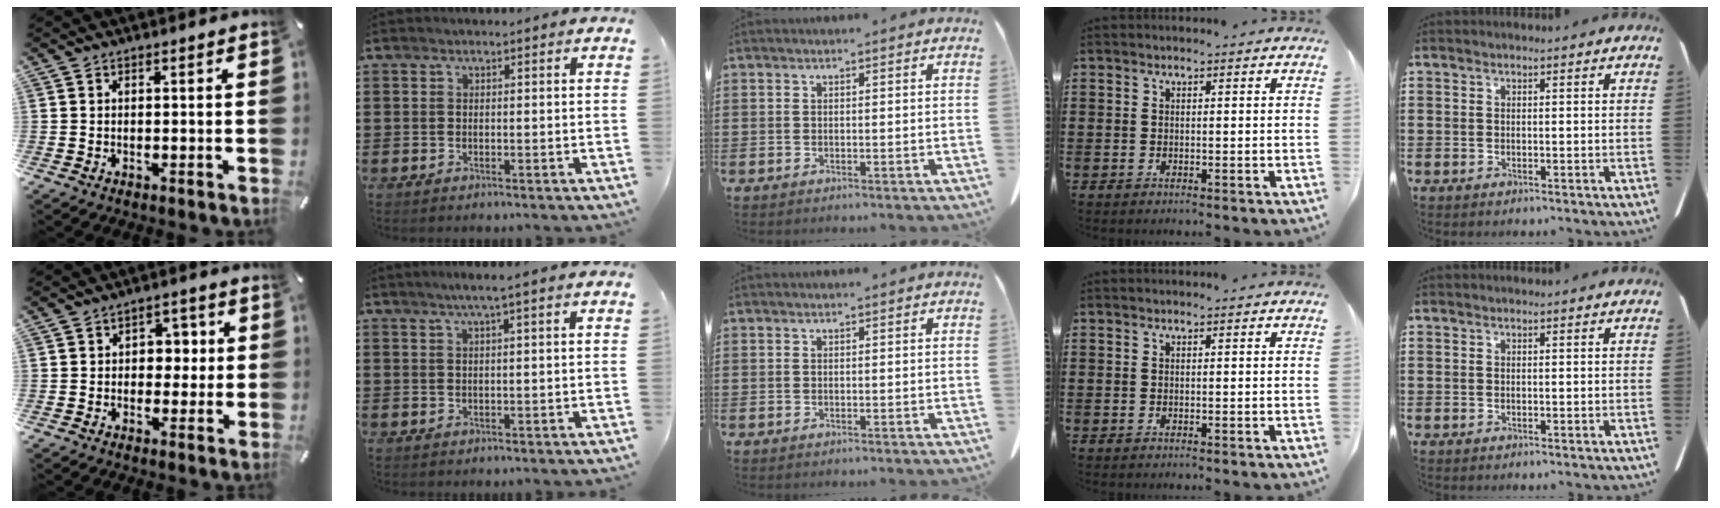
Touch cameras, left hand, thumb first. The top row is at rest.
{"thumb": {"total": 5.3, "force": [-0.3, 4.3, 3.1], "torque": [-0.031, 0.003, -0.015]}, "index": {"total": 2.1, "force": [0.9, -0.4, 1.9], "torque": [-0.037, -0.002, 0.015]}}